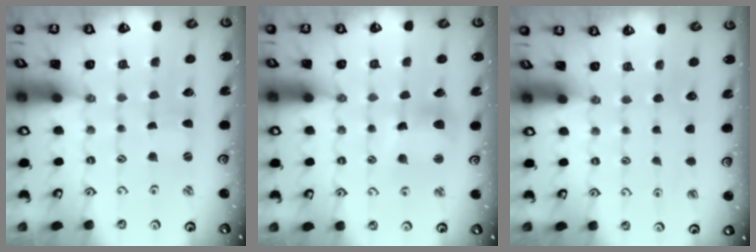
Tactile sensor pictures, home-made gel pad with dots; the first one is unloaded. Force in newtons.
{"total": 9.6, "press": 9.5, "slide": 1.2}
{"total": 0.0}